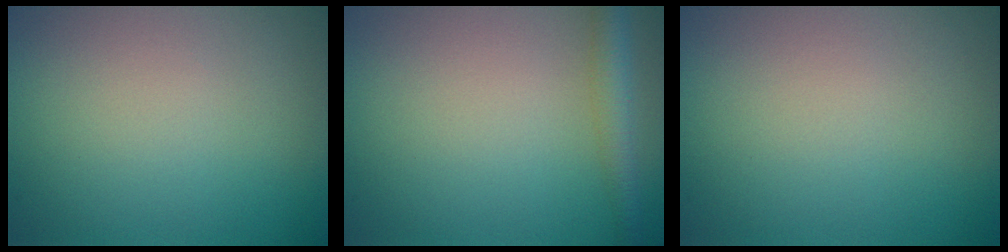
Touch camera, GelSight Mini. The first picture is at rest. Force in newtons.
{"total": 2.9, "press": 2.9, "slide": 0.1}
{"total": 0.0}